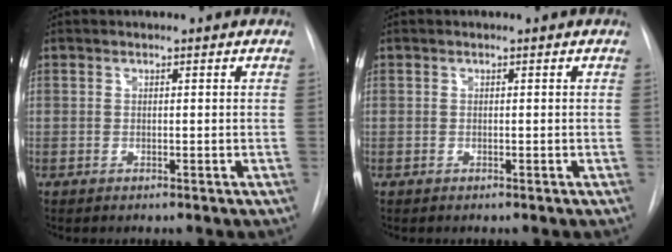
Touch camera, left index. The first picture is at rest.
{"total": 0.0}